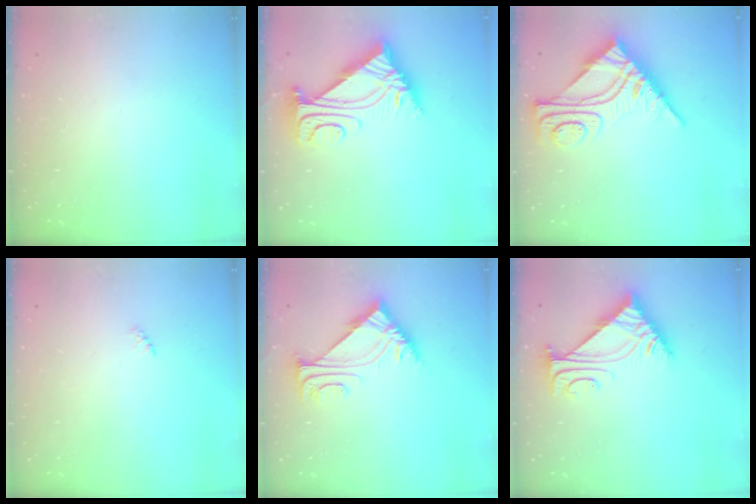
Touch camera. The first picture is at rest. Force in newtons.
{"total": 8.4, "press": 8.3, "slide": 0.8}
{"total": 12.1, "press": 12.0, "slide": 1.4}
{"total": 2.3, "press": 2.2, "slide": 0.5}
{"total": 6.3, "press": 6.3, "slide": 0.3}
{"total": 5.6, "press": 5.5, "slide": 0.8}